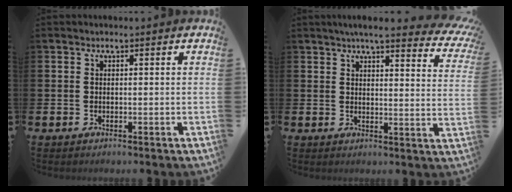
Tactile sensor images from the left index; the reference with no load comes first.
{"total": 5.2, "force": [4.6, 0.5, 2.4], "torque": [-0.046, -0.030, 0.073]}